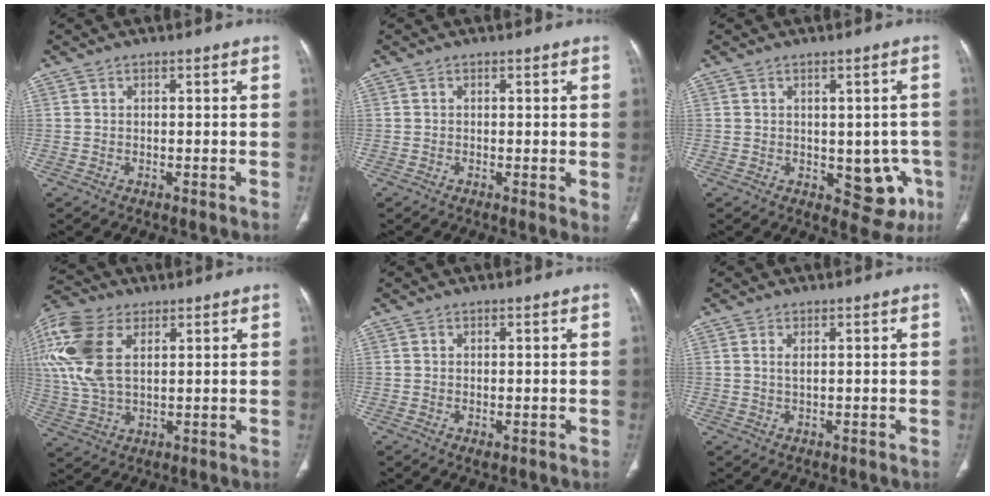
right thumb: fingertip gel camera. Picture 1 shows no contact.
{"total": 1.8, "force": [0.0, 0.5, 1.7], "torque": [-0.026, -0.008, -0.005]}
{"total": 8.2, "force": [-2.0, 5.0, 6.3], "torque": [-0.028, 0.000, -0.013]}
{"total": 15.3, "force": [4.8, 8.8, 11.5], "torque": [-0.268, 0.004, 0.093]}
{"total": 1.0, "force": [-0.3, 0.6, 0.8], "torque": [-0.014, -0.003, -0.001]}
{"total": 1.3, "force": [0.4, 0.5, 1.1], "torque": [-0.028, 0.001, 0.010]}